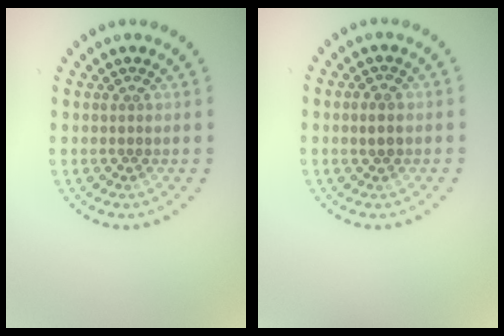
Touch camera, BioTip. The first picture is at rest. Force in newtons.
{"total": 1.2, "press": 1.2, "slide": 0.1}